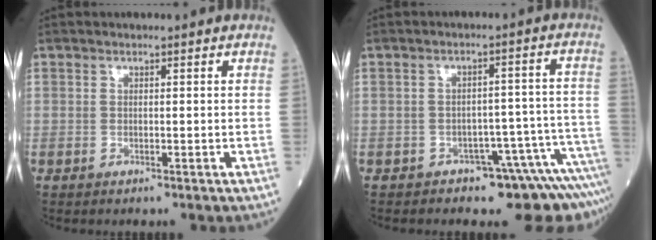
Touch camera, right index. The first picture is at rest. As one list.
[{"total": 7.6, "force": [-6.5, 2.7, 2.9], "torque": [-0.008, 0.037, -0.082]}]